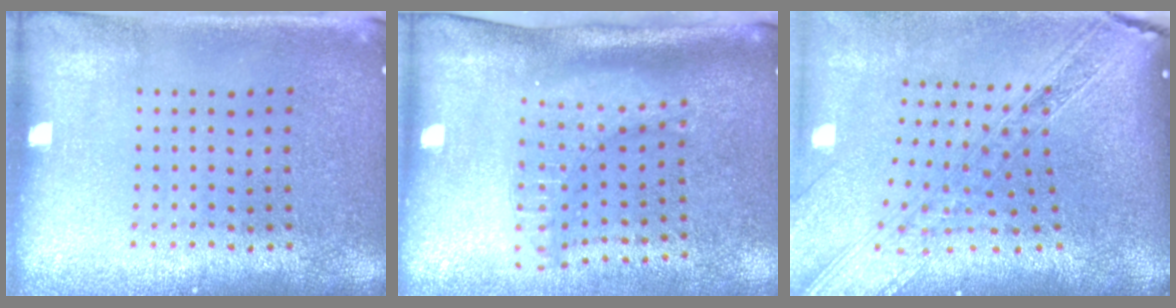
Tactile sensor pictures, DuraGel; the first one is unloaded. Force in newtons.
{"total": 2.1, "press": 1.5, "slide": 1.4}
{"total": 2.8, "press": 2.3, "slide": 1.7}